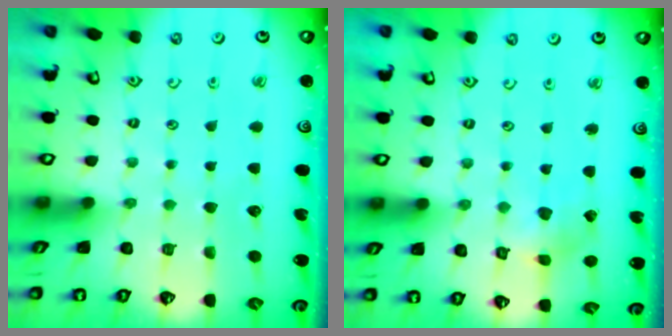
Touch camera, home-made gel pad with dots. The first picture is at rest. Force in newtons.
{"total": 2.5, "press": 2.5, "slide": 0.3}